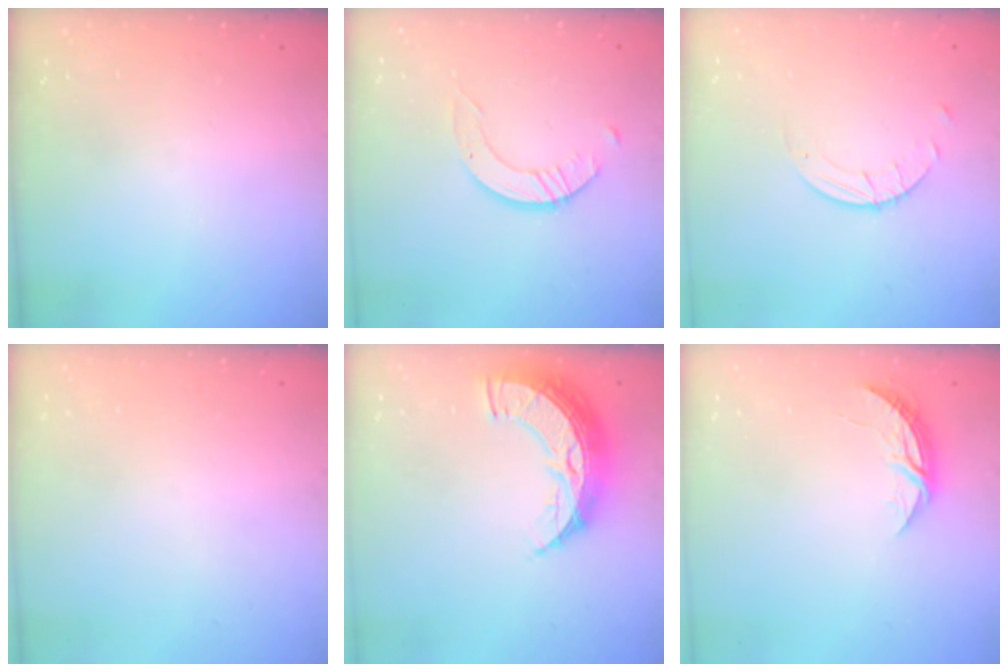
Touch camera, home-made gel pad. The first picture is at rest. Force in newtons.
{"total": 2.4, "press": 2.4, "slide": 0.3}
{"total": 3.8, "press": 3.8, "slide": 0.3}
{"total": 0.0}
{"total": 12.2, "press": 12.2, "slide": 0.9}
{"total": 6.2, "press": 6.2, "slide": 0.5}